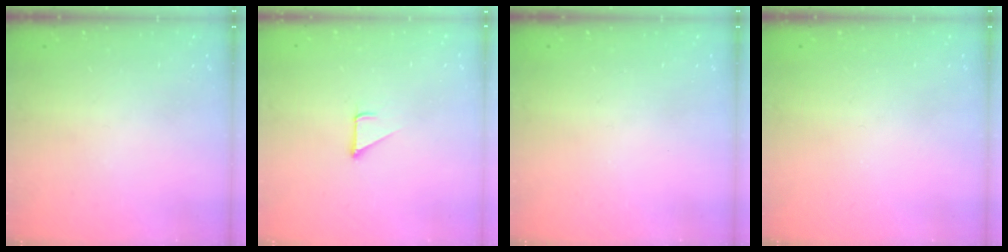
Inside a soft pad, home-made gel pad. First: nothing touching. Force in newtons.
{"total": 1.9, "press": 1.9, "slide": 0.1}
{"total": 0.0}
{"total": 0.0}